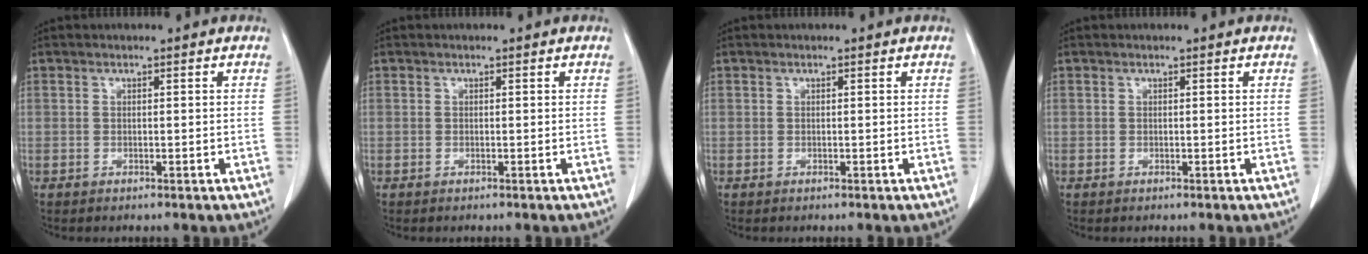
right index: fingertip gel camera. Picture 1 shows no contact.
{"total": 0.0}
{"total": 0.0}
{"total": 0.0}